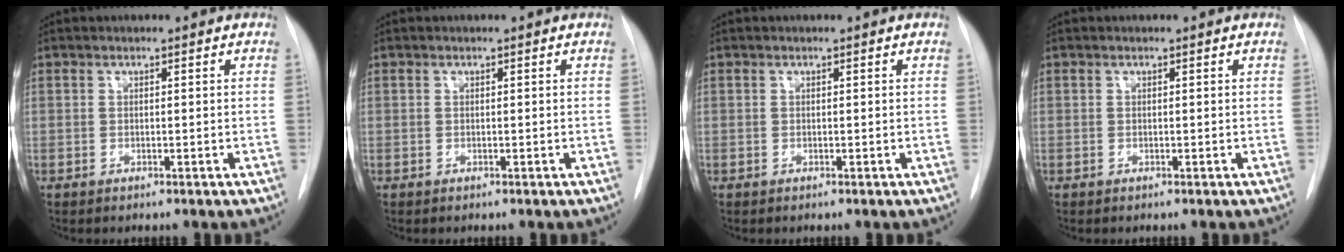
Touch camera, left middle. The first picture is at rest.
{"total": 0.0}
{"total": 0.0}
{"total": 0.0}